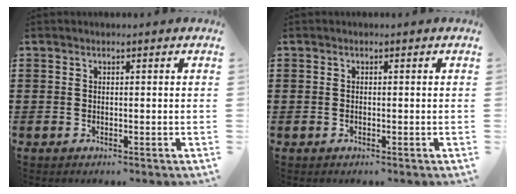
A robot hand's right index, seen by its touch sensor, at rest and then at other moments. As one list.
[{"total": 0.0}]